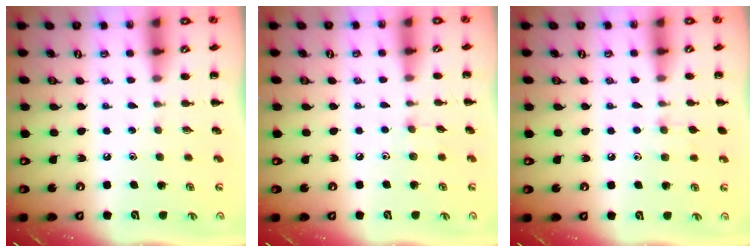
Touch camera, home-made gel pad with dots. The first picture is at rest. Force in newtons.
{"total": 3.5, "press": 3.2, "slide": 1.2}
{"total": 5.9, "press": 5.5, "slide": 2.0}